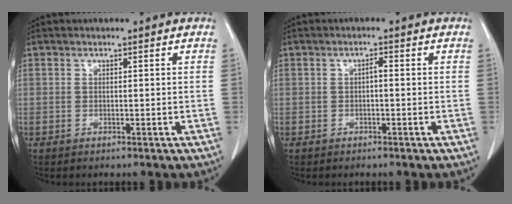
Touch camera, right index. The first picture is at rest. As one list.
[{"total": 1.0, "force": [-0.1, 0.3, 1.0], "torque": [-0.017, 0.004, -0.003]}]